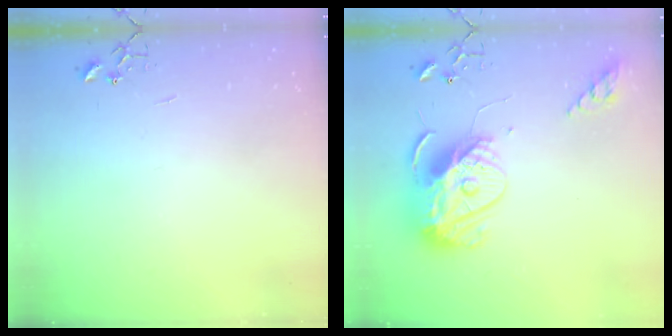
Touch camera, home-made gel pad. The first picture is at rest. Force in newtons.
{"total": 16.5, "press": 16.4, "slide": 1.3}